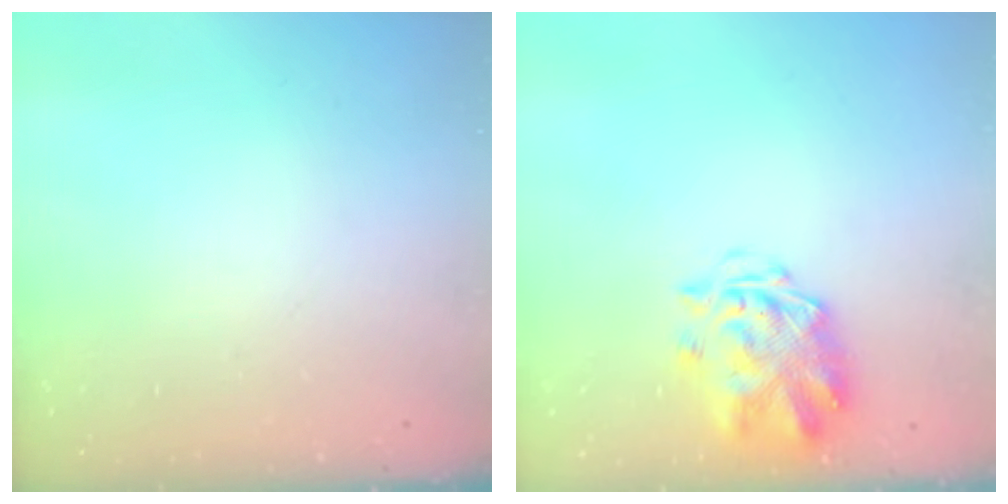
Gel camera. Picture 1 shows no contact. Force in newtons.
{"total": 3.2, "press": 2.8, "slide": 1.6}